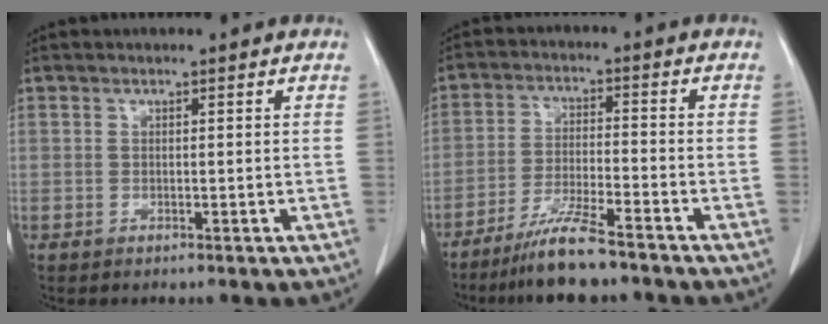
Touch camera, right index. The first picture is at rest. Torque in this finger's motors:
{"motor_torque": [0.87, -0.75, 0.44, 0.13]}